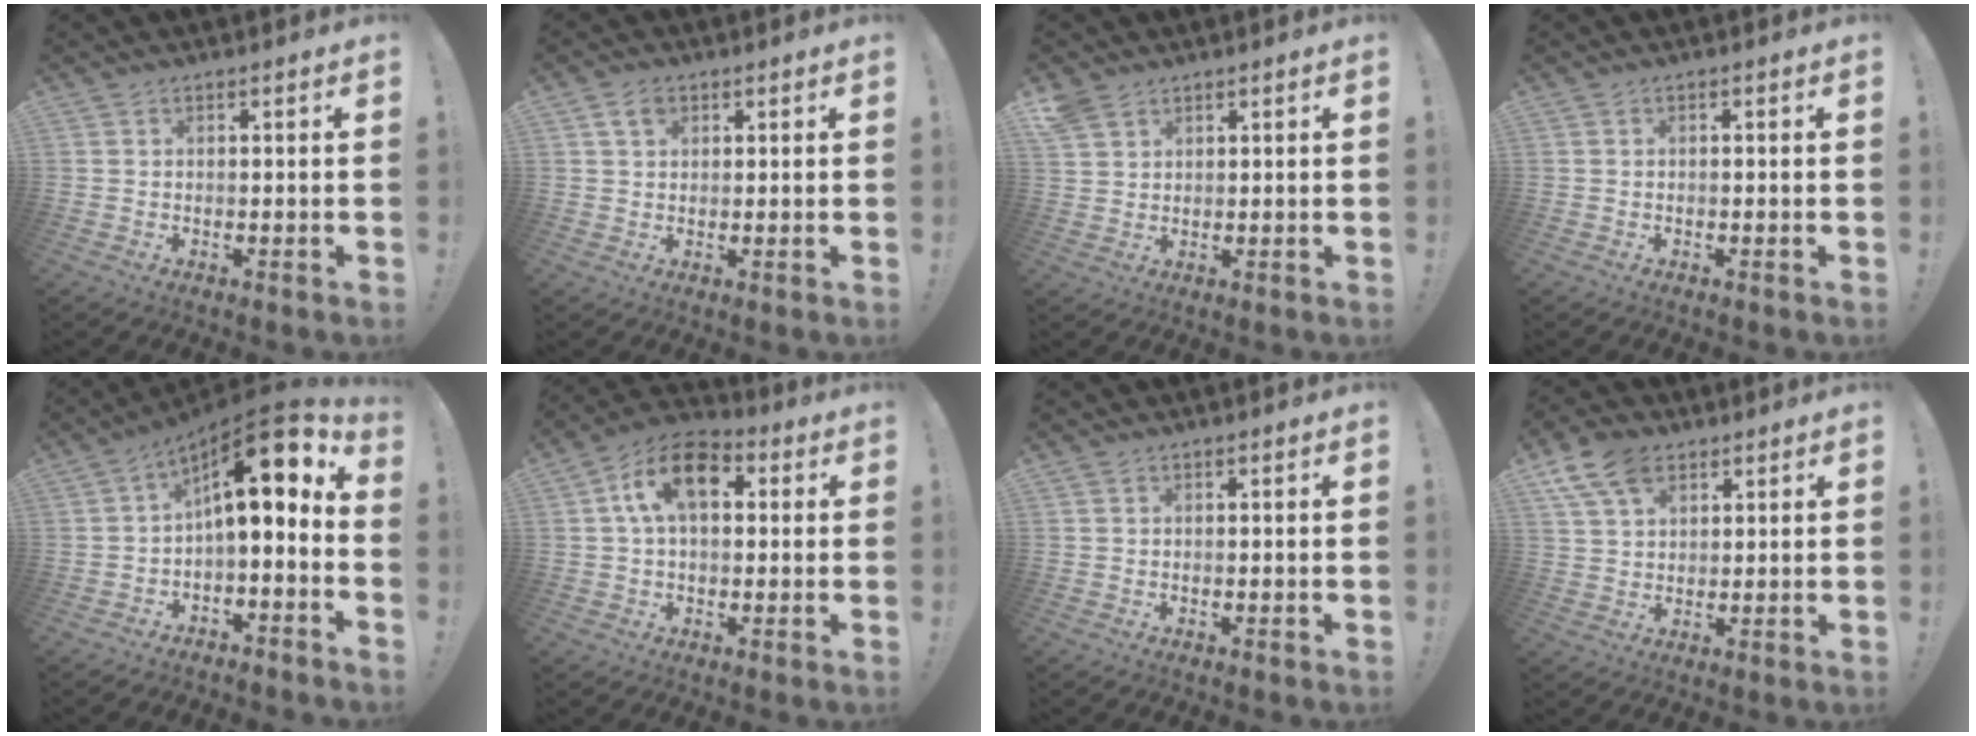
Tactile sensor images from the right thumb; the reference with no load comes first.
{"total": 4.1, "force": [1.9, 2.6, 2.5], "torque": [-0.042, 0.001, 0.035]}
{"total": 4.2, "force": [3.1, 2.4, 1.6], "torque": [-0.039, -0.010, 0.062]}
{"total": 0.0}
{"total": 14.3, "force": [4.5, 5.0, 12.7], "torque": [-0.195, -0.032, 0.076]}
{"total": 13.2, "force": [3.7, 7.9, 9.9], "torque": [-0.164, 0.012, 0.070]}
{"total": 0.0}
{"total": 10.9, "force": [5.8, 6.7, 6.3], "torque": [-0.114, -0.011, 0.114]}